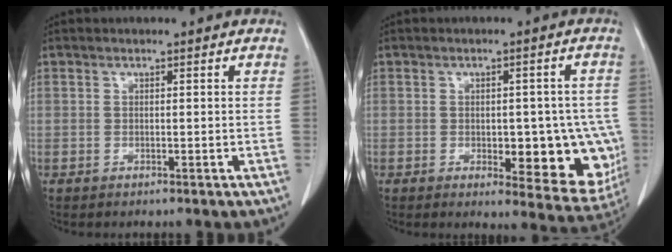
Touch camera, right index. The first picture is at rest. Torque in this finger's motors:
{"motor_torque": [0.77, 0.17, 0.21, 0.04]}